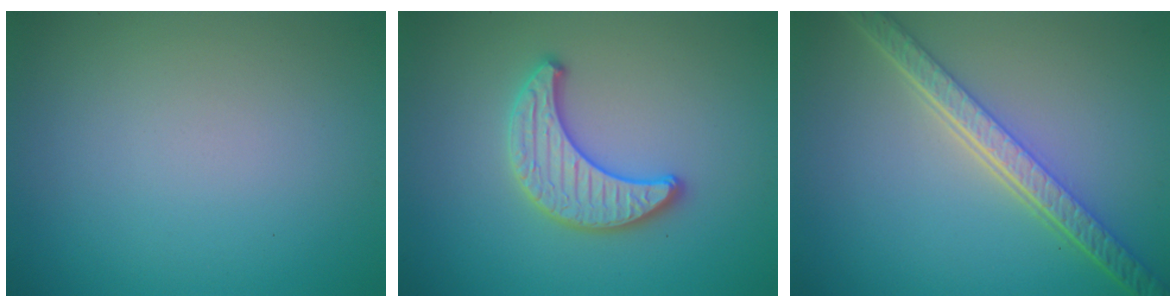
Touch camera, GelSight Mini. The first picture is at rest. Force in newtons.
{"total": 3.4, "press": 3.4, "slide": 0.2}
{"total": 5.7, "press": 4.3, "slide": 3.7}